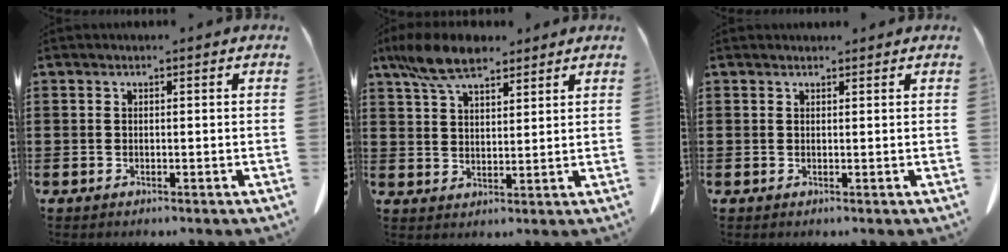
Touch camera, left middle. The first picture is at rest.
{"total": 8.0, "force": [6.1, 2.9, 4.3], "torque": [-0.103, -0.004, 0.117]}
{"total": 1.0, "force": [0.9, 0.4, 0.0], "torque": [-0.004, -0.001, 0.019]}